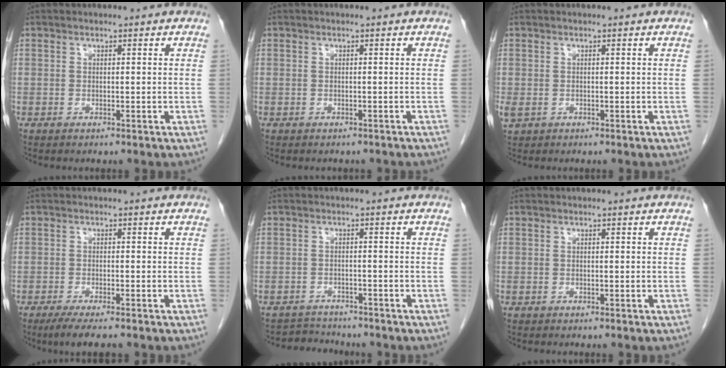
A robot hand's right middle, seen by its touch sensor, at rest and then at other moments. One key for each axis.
{"total": 2.8, "fx": -2.4, "fy": 1.1, "fz": 0.9, "tx": -0.020, "ty": -0.003, "tz": -0.024}
{"total": 1.2, "fx": -0.2, "fy": 0.9, "fz": 0.8, "tx": -0.023, "ty": -0.001, "tz": 0.002}
{"total": 4.6, "fx": -3.5, "fy": 0.4, "fz": 3.0, "tx": -0.050, "ty": -0.012, "tz": -0.055}
{"total": 3.5, "fx": -3.3, "fy": 0.7, "fz": -0.8, "tx": 0.011, "ty": -0.007, "tz": -0.053}
{"total": 0.0}